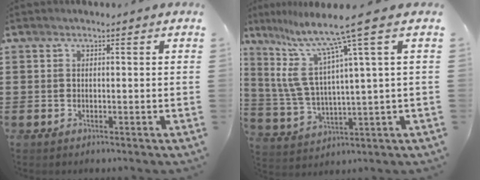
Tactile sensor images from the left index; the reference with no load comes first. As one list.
[{"total": 11.7, "force": [6.9, 0.6, 9.4], "torque": [-0.229, -0.039, 0.102]}]